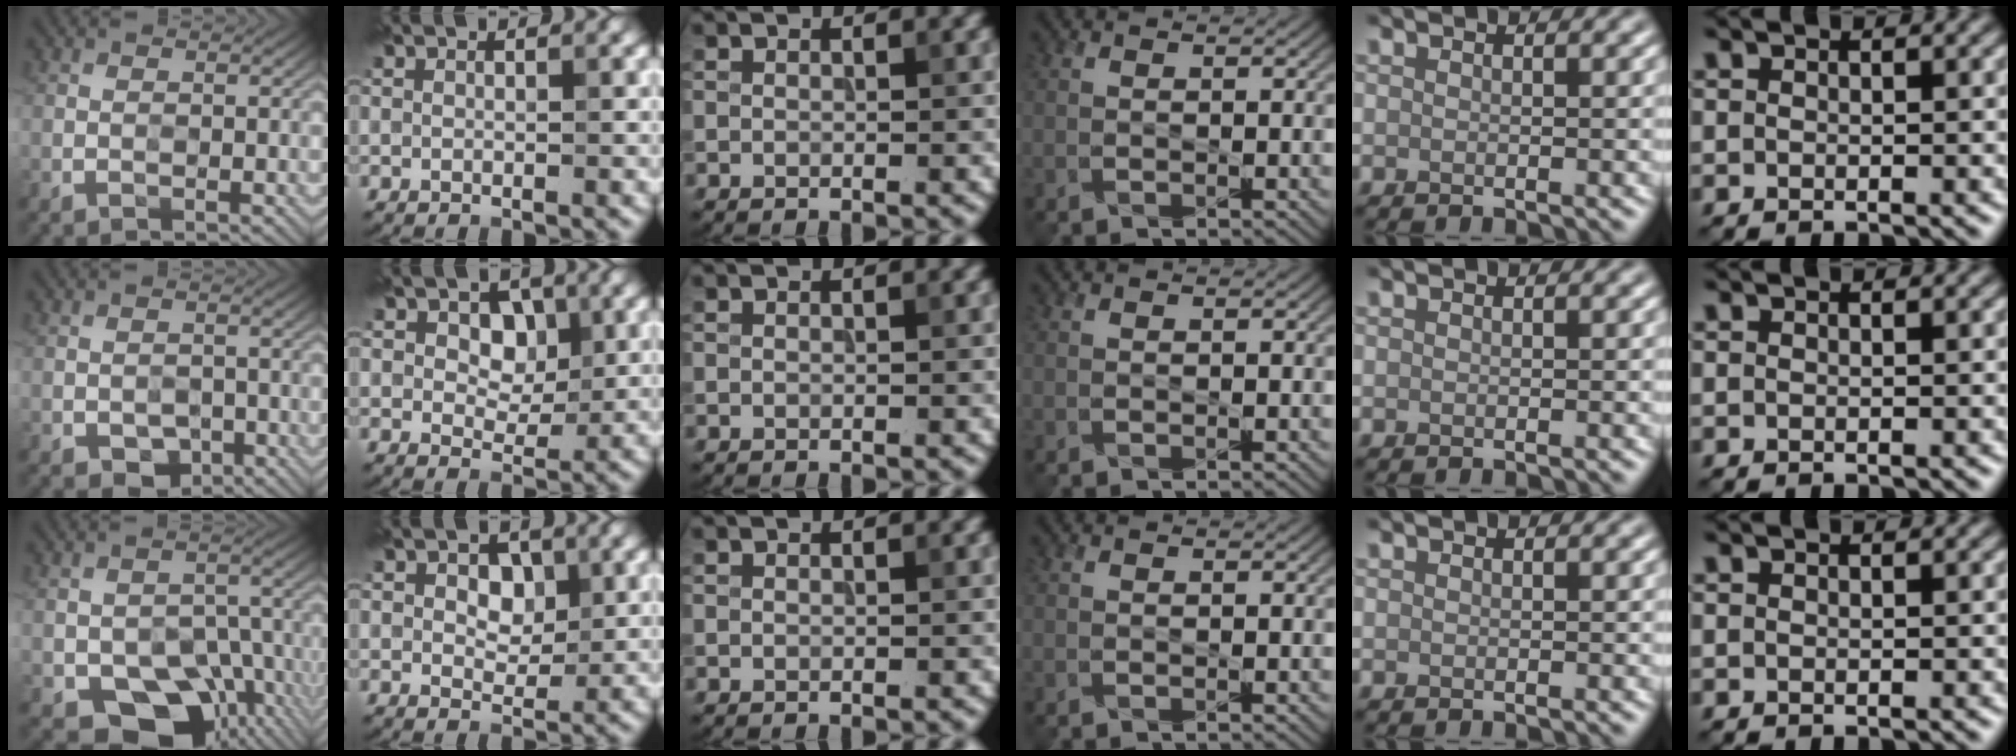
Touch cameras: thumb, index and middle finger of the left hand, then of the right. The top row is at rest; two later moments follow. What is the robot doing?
{"motion": "press", "object": "stopwatch"}